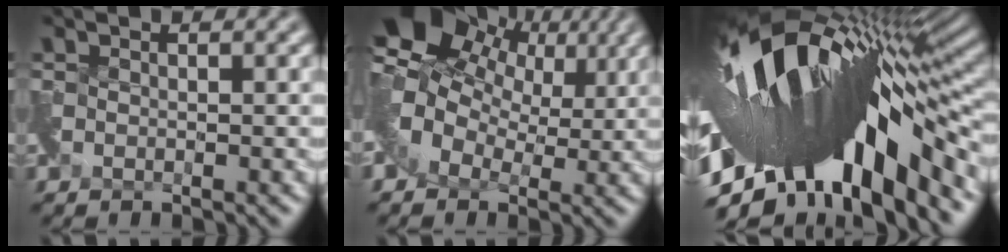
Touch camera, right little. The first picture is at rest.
{"total": 8.5, "force": [3.7, 5.9, 4.9], "torque": [-0.092, 0.016, 0.056]}
{"total": 16.8, "force": [-3.4, 6.4, 15.2], "torque": [-0.268, 0.015, -0.062]}